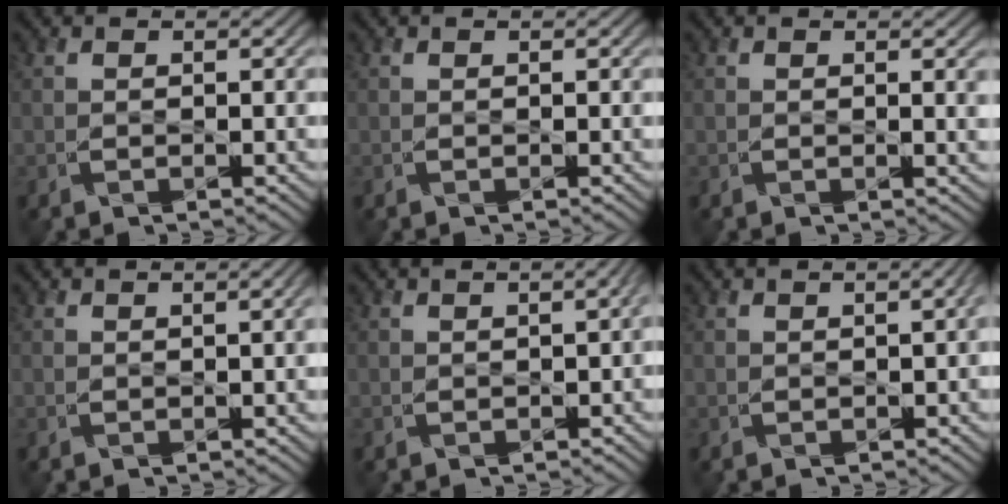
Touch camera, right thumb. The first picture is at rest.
{"total": 0.0}
{"total": 1.2, "force": [0.5, 0.1, 1.0], "torque": [-0.018, -0.004, 0.010]}
{"total": 1.3, "force": [0.1, 0.1, 1.3], "torque": [-0.019, 0.006, 0.000]}
{"total": 2.2, "force": [-0.2, 0.9, 2.0], "torque": [-0.026, 0.000, 0.002]}
{"total": 2.0, "force": [0.0, 0.6, 1.9], "torque": [-0.028, 0.003, 0.002]}